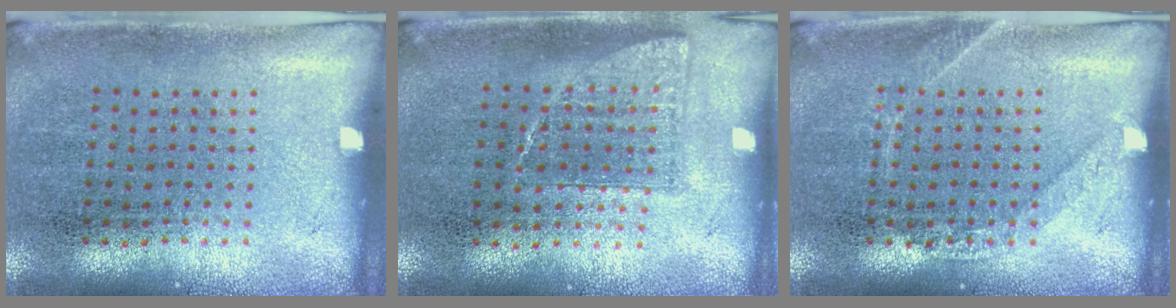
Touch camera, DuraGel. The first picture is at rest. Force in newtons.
{"total": 0.8, "press": 0.7, "slide": 0.2}
{"total": 1.4, "press": 1.3, "slide": 0.2}